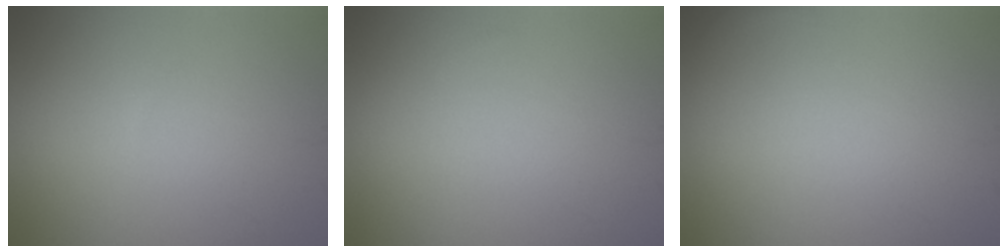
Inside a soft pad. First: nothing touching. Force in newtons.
{"total": 0.0}
{"total": 0.6, "press": 0.6, "slide": 0.1}